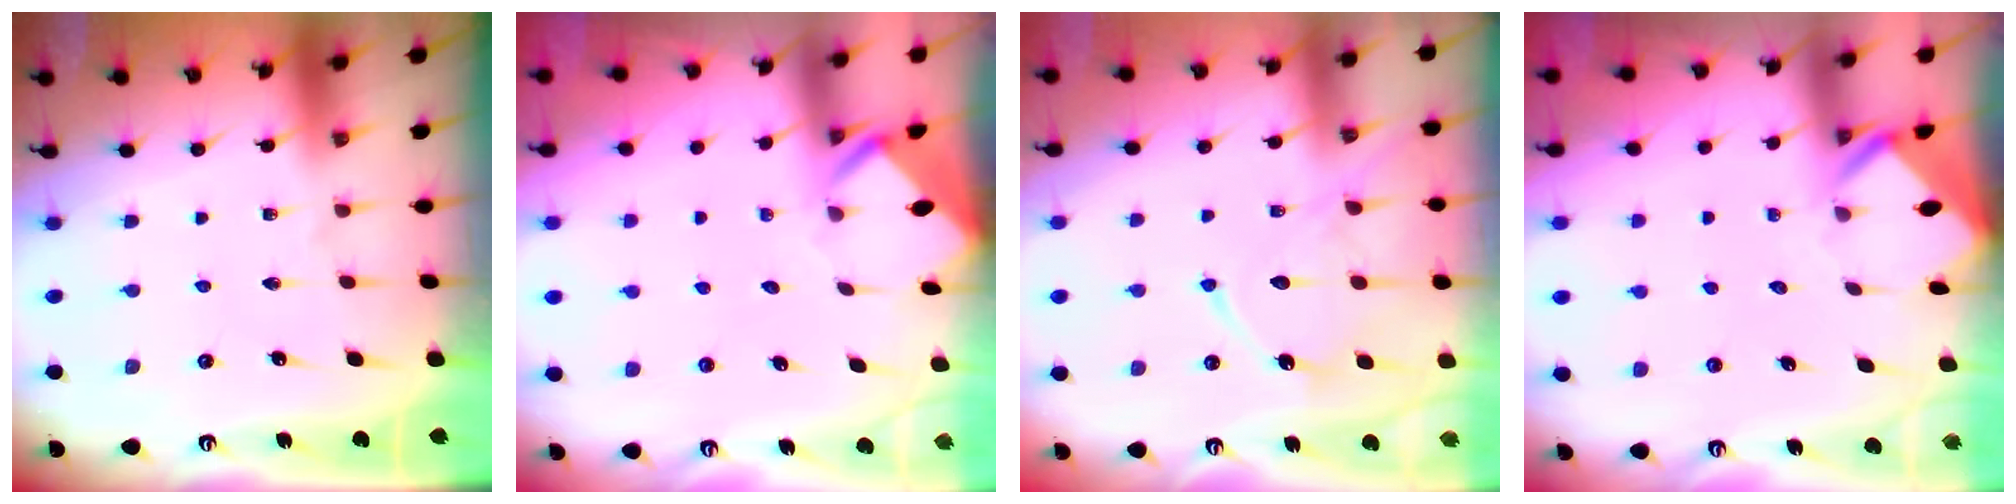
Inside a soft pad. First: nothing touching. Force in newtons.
{"total": 3.6, "press": 3.6, "slide": 0.3}
{"total": 15.7, "press": 15.6, "slide": 1.4}
{"total": 2.9, "press": 2.9, "slide": 0.2}